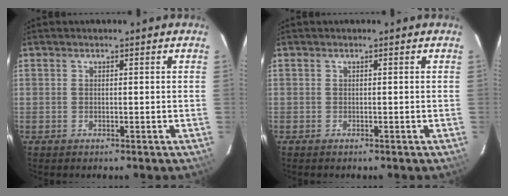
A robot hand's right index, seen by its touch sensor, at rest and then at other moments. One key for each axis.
{"total": 0.6, "fx": -0.4, "fy": 0.5, "fz": -0.1, "tx": -0.001, "ty": 0.001, "tz": -0.008}